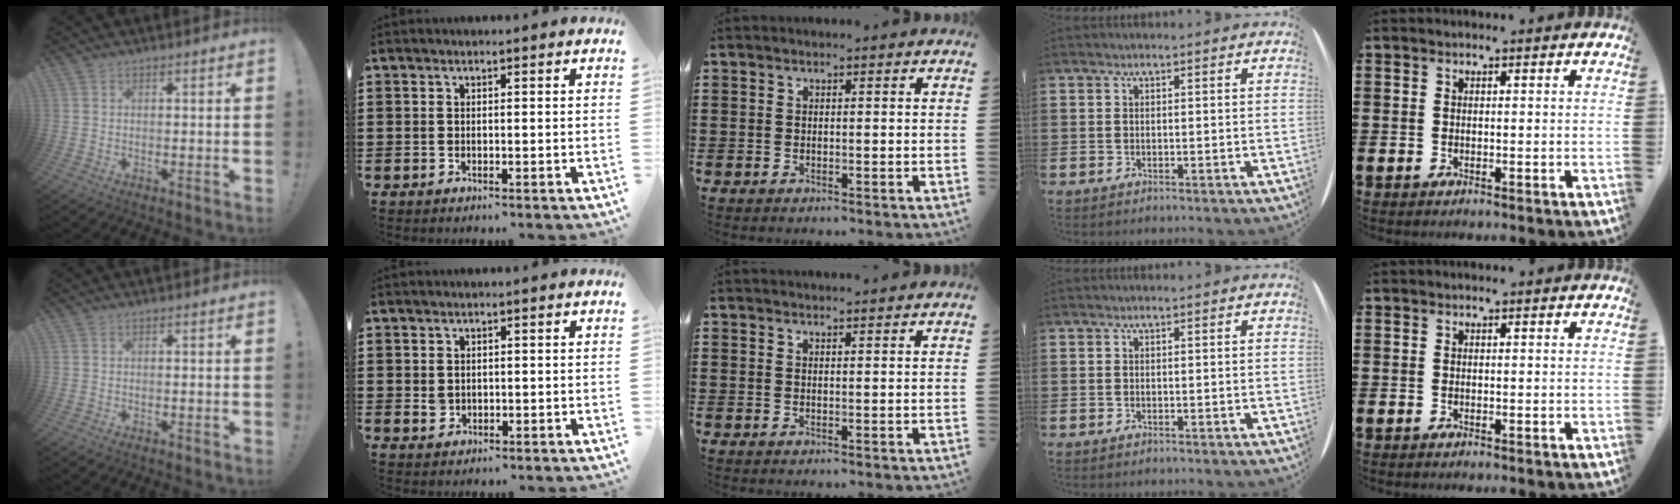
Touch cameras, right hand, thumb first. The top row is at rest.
{"index": {"total": 1.4, "force": [0.2, 1.2, 0.6], "torque": [-0.014, 0.007, 0.003]}, "middle": {"total": 1.4, "force": [1.4, 0.0, 0.2], "torque": [-0.007, 0.001, 0.027]}}